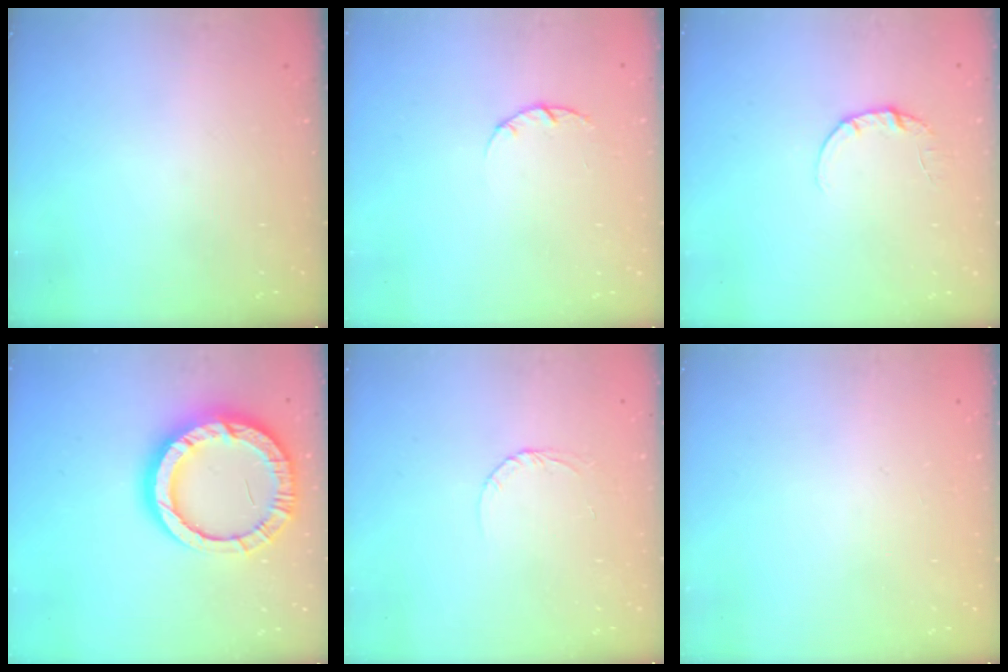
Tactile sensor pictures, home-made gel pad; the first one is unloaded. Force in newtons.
{"total": 3.1, "press": 3.0, "slide": 0.4}
{"total": 3.6, "press": 3.6, "slide": 0.3}
{"total": 18.9, "press": 18.9, "slide": 1.7}
{"total": 3.5, "press": 3.5, "slide": 0.3}
{"total": 2.6, "press": 2.6, "slide": 0.2}